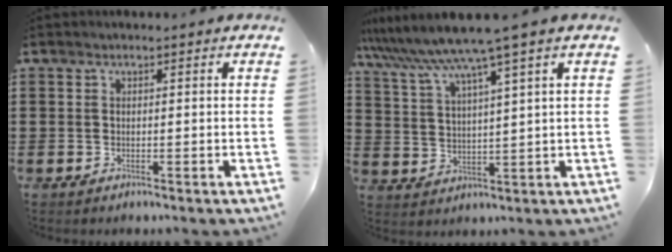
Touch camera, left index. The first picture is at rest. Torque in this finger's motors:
{"motor_torque": [2.14, 0.00, 0.73, 0.21]}